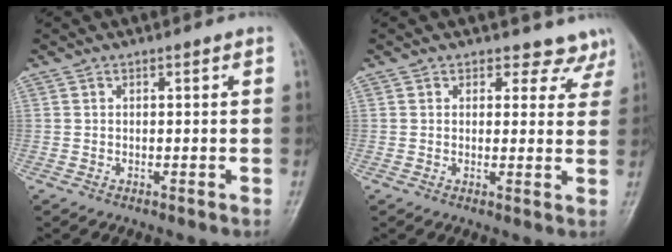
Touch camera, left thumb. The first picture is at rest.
{"total": 5.6, "force": [4.7, 3.0, -0.3], "torque": [0.046, -0.026, 0.035]}